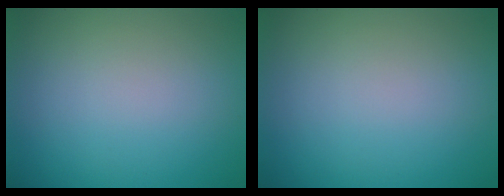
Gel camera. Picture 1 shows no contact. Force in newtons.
{"total": 0.0}